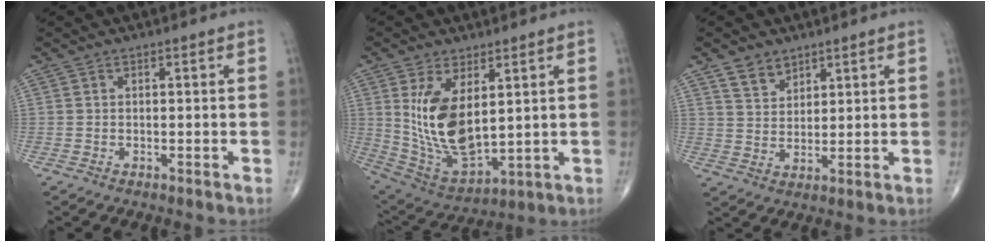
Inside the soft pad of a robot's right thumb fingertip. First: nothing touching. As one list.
[{"total": 14.7, "force": [3.4, 7.3, 12.2], "torque": [-0.221, -0.023, 0.090]}, {"total": 5.0, "force": [3.6, 3.1, 1.6], "torque": [-0.008, -0.027, 0.071]}]